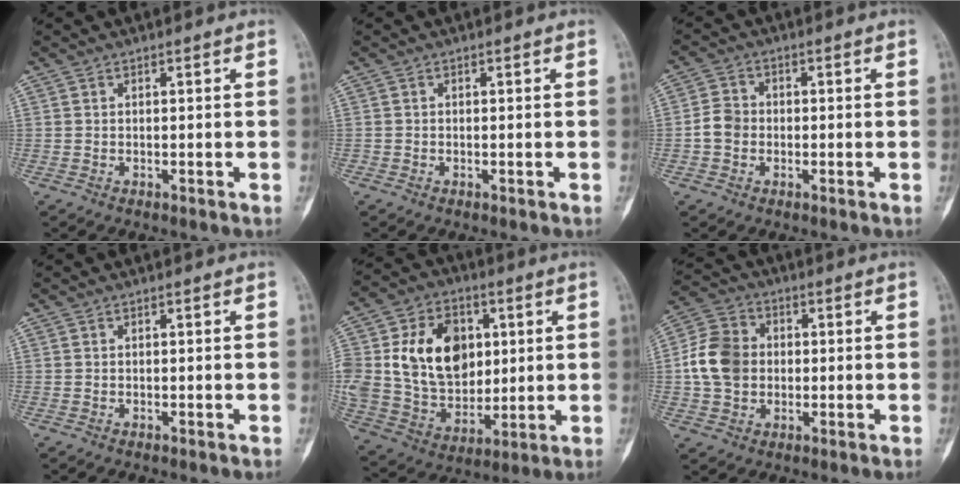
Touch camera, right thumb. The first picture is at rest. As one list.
[{"total": 0.0}, {"total": 4.2, "force": [-0.9, 3.5, 2.0], "torque": [-0.029, 0.013, -0.023]}, {"total": 0.0}, {"total": 21.8, "force": [4.3, 16.2, 13.9], "torque": [-0.234, 0.001, 0.093]}, {"total": 10.4, "force": [-0.1, 8.5, 6.0], "torque": [-0.099, 0.018, -0.009]}]